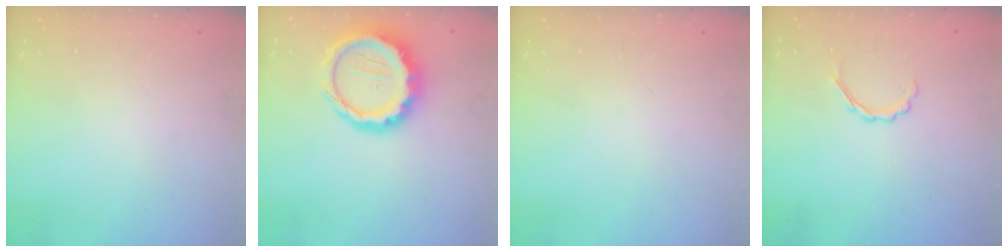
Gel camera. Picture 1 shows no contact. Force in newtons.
{"total": 14.5, "press": 14.1, "slide": 3.2}
{"total": 0.0}
{"total": 3.5, "press": 3.4, "slide": 1.0}